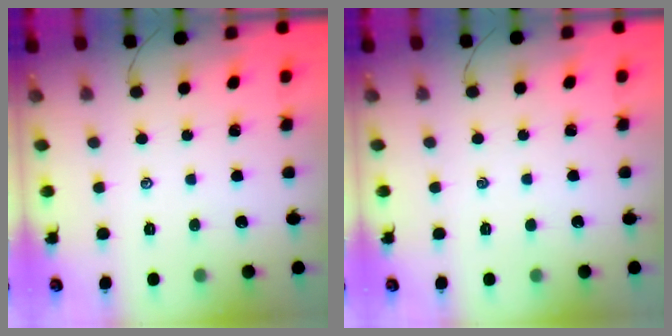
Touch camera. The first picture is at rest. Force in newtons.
{"total": 0.0}